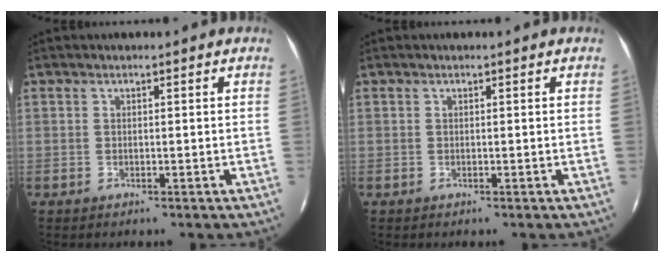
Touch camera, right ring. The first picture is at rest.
{"total": 0.0}